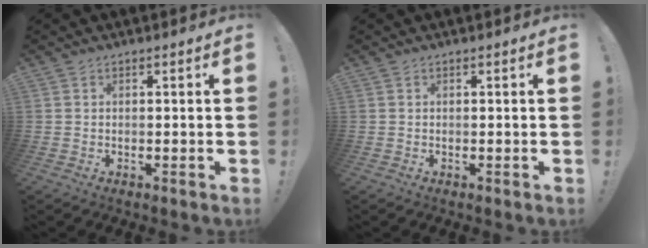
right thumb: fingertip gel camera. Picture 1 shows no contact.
{"total": 0.0}